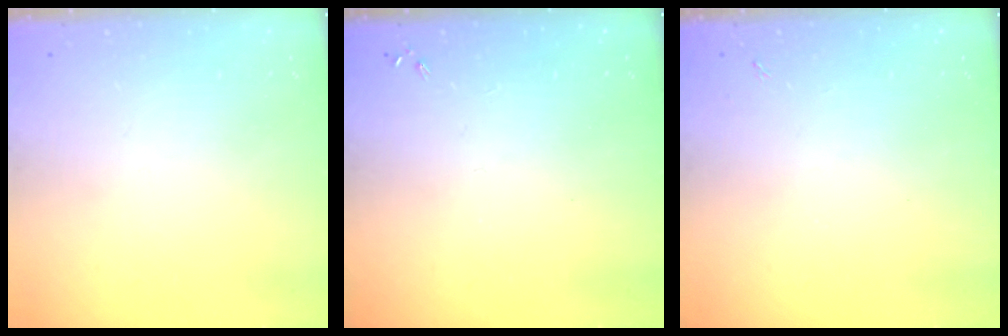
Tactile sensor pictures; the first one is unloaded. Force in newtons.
{"total": 0.0}
{"total": 1.7, "press": 1.6, "slide": 0.3}